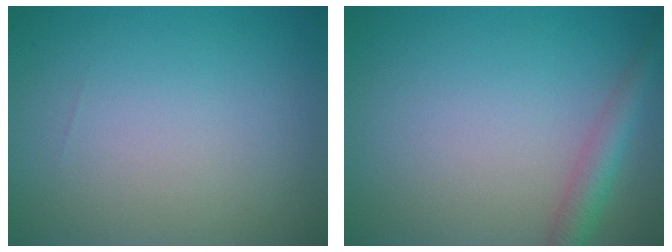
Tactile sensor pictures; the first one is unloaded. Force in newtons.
{"total": 2.9, "press": 2.9, "slide": 0.1}